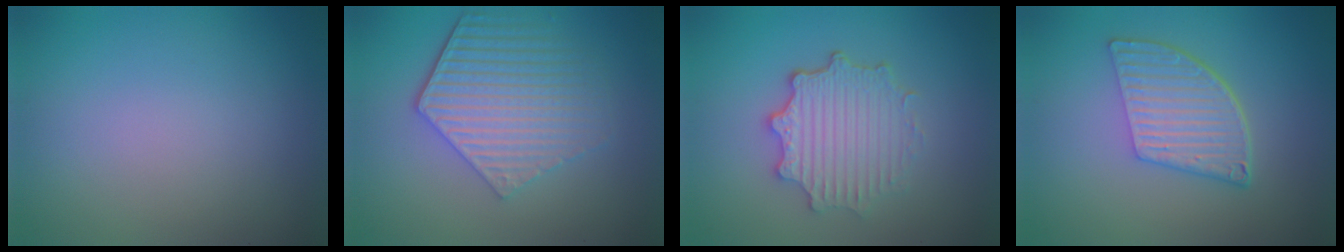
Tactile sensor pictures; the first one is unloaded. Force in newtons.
{"total": 5.5, "press": 4.3, "slide": 3.5}
{"total": 4.8, "press": 3.7, "slide": 3.0}
{"total": 6.1, "press": 4.3, "slide": 4.3}